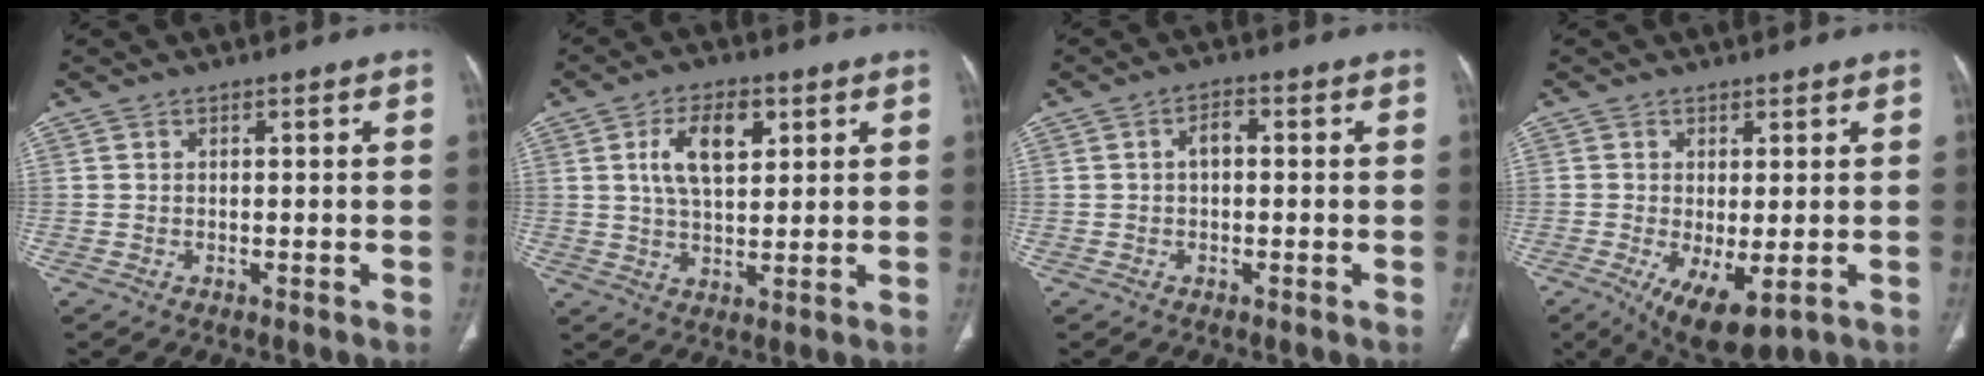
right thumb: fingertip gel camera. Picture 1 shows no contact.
{"total": 9.2, "force": [3.1, 4.9, 7.2], "torque": [-0.112, -0.006, 0.057]}
{"total": 2.5, "force": [0.0, 1.5, 2.0], "torque": [-0.030, 0.012, -0.004]}
{"total": 9.0, "force": [-2.8, 3.7, 7.7], "torque": [-0.126, -0.018, -0.030]}